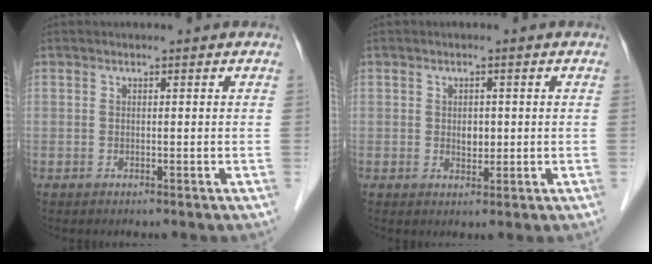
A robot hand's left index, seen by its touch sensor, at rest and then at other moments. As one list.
[{"total": 2.1, "force": [0.1, 1.4, 1.6], "torque": [-0.027, -0.002, 0.004]}]